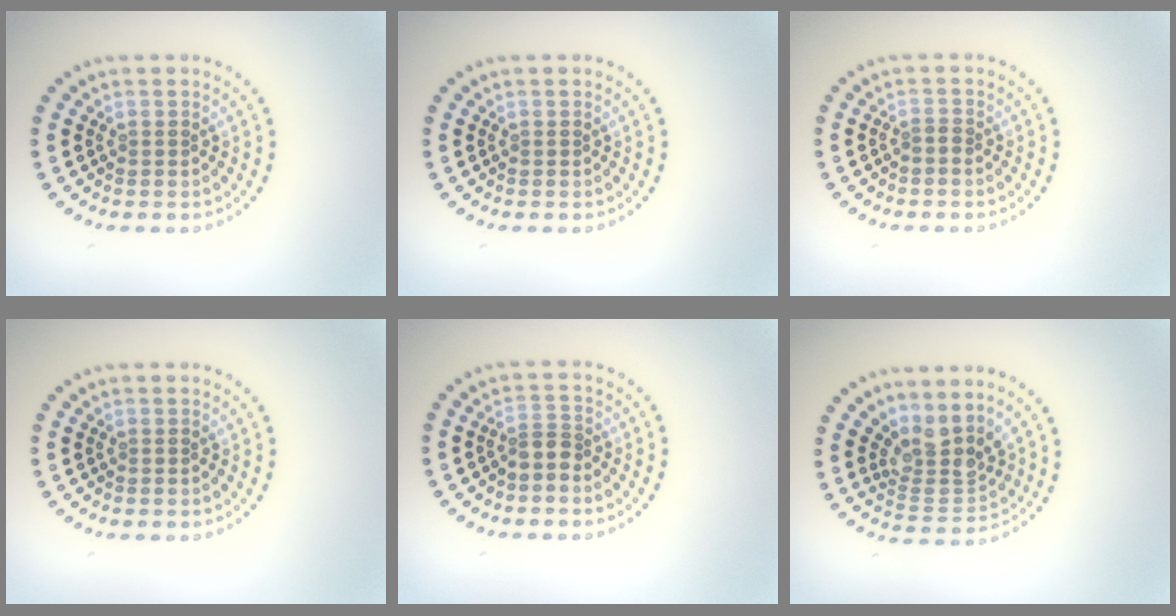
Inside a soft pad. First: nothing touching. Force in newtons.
{"total": 0.0}
{"total": 0.6, "press": 0.3, "slide": 0.5}
{"total": 0.0}
{"total": 1.9, "press": 1.5, "slide": 1.2}
{"total": 3.7, "press": 2.7, "slide": 2.6}